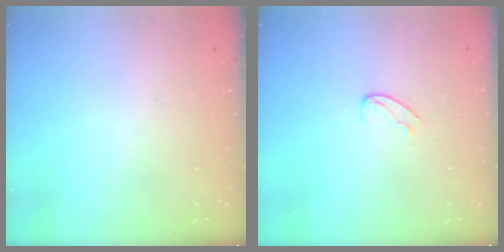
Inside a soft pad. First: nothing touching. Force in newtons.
{"total": 5.1, "press": 5.1, "slide": 0.5}